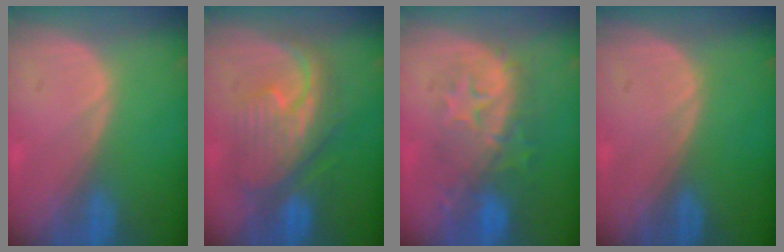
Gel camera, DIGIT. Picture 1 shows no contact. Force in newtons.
{"total": 9.0, "press": 8.9, "slide": 0.5}
{"total": 9.2, "press": 8.8, "slide": 2.5}
{"total": 0.0}